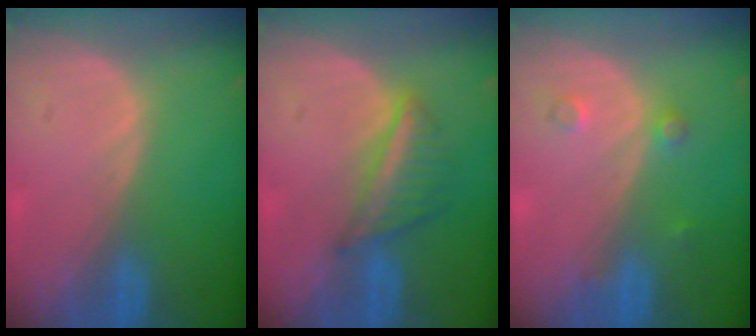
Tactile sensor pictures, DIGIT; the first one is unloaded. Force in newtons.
{"total": 5.3, "press": 5.3, "slide": 0.4}
{"total": 2.0, "press": 2.0, "slide": 0.2}